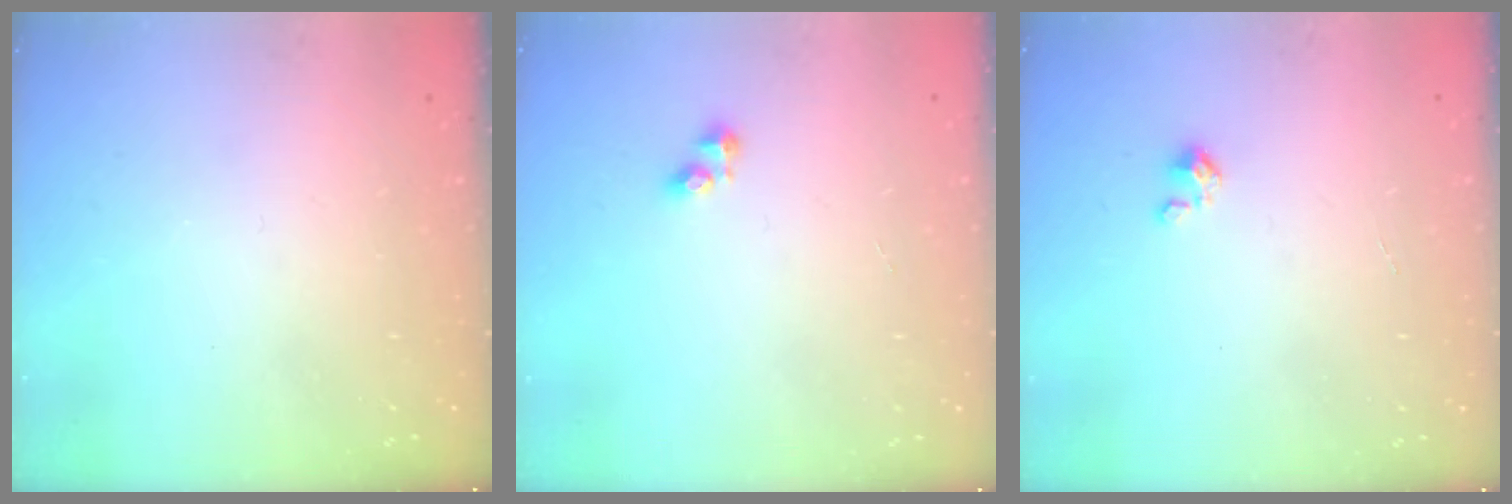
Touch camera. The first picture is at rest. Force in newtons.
{"total": 3.5, "press": 3.5, "slide": 0.5}
{"total": 0.0}